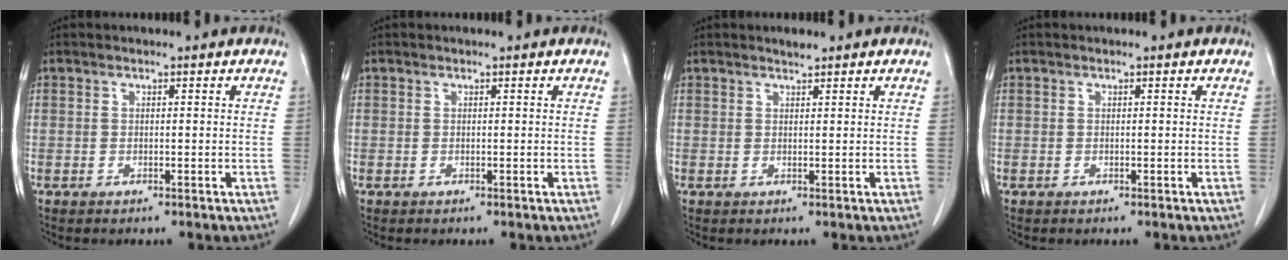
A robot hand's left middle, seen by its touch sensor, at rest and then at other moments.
{"total": 0.0}
{"total": 1.0, "force": [1.0, 0.1, 0.3], "torque": [-0.012, -0.002, 0.019]}
{"total": 0.0}